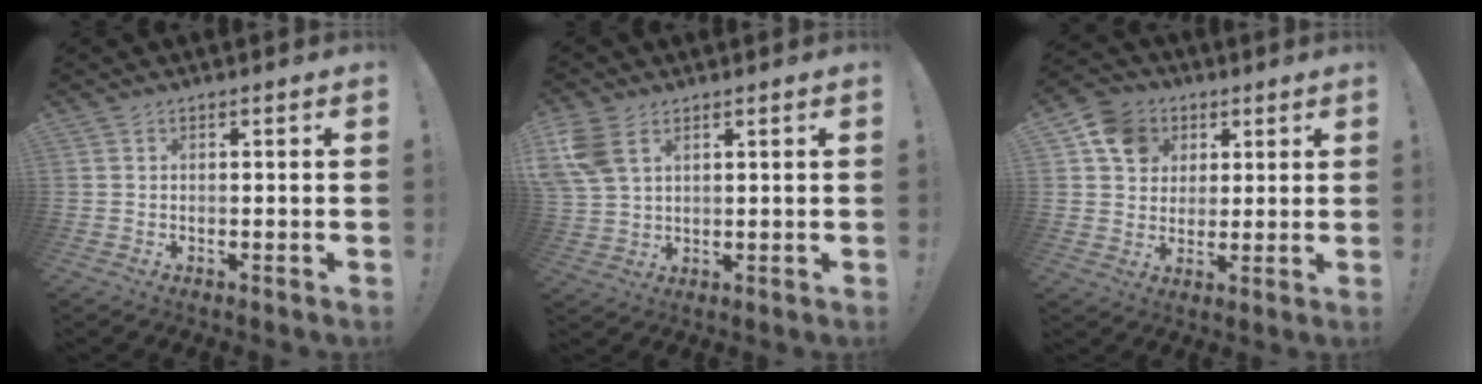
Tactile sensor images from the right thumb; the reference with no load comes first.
{"total": 8.3, "force": [3.8, 5.5, 5.0], "torque": [-0.100, -0.007, 0.077]}
{"total": 11.1, "force": [4.4, 9.5, 3.8], "torque": [-0.048, -0.018, 0.087]}